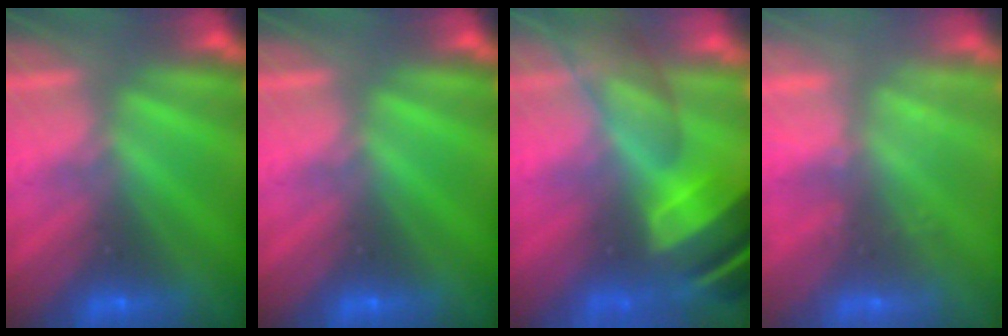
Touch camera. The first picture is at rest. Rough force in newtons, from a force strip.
{"total": 0.0}
{"total": 7.7}
{"total": 2.3}